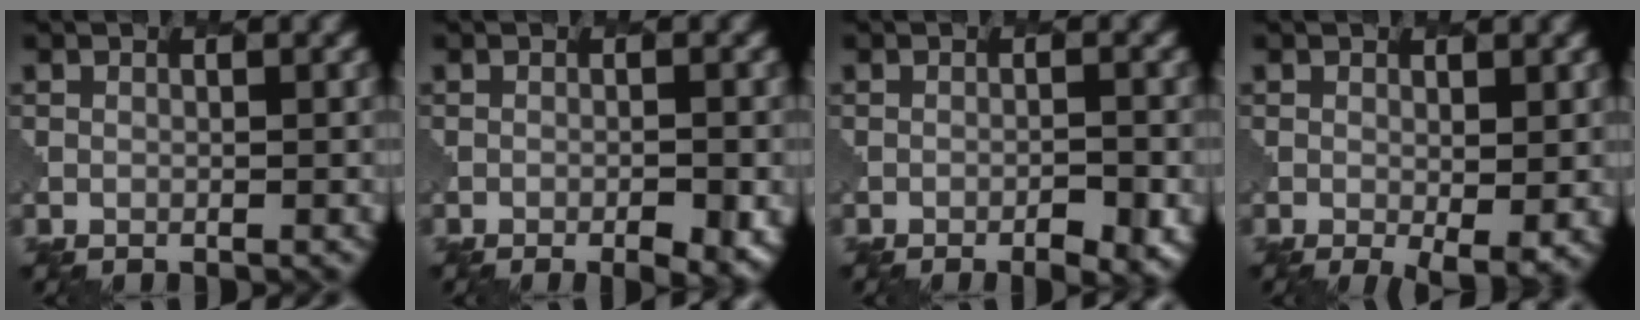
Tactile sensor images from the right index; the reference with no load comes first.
{"total": 3.9, "force": [-1.6, 1.2, 3.3], "torque": [-0.039, -0.001, -0.013]}
{"total": 3.3, "force": [-1.8, 0.8, 2.6], "torque": [-0.041, 0.004, -0.023]}
{"total": 2.8, "force": [-0.1, 0.8, 2.6], "torque": [-0.037, -0.015, 0.004]}